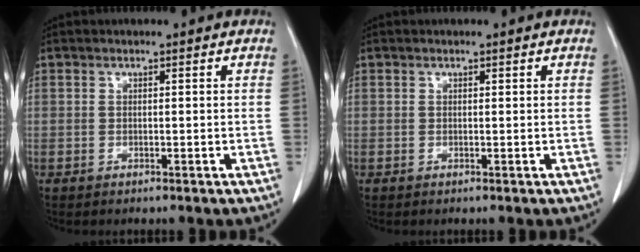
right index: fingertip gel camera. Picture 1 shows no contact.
{"total": 0.0}